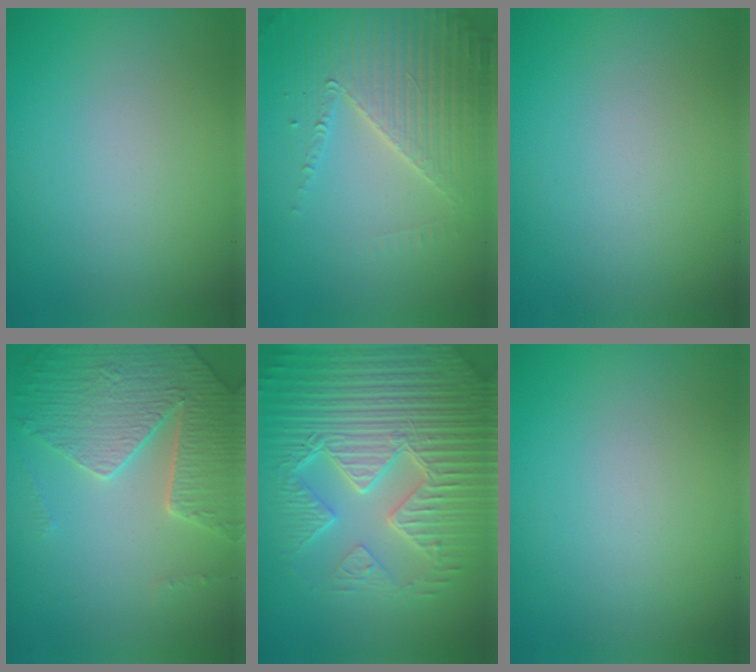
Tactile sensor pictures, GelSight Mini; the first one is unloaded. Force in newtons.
{"total": 4.3, "press": 4.1, "slide": 1.4}
{"total": 0.0}
{"total": 5.1, "press": 4.6, "slide": 2.1}
{"total": 9.0, "press": 6.4, "slide": 6.3}
{"total": 0.0}